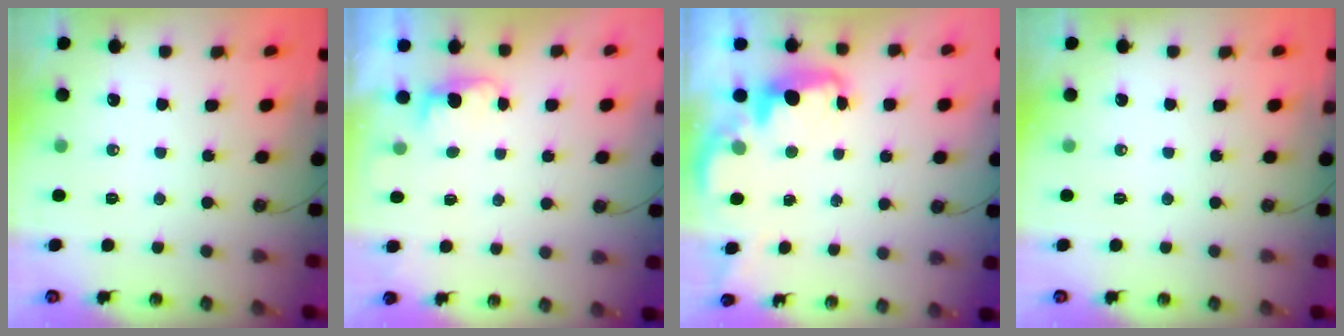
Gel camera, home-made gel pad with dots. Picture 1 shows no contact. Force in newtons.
{"total": 0.7, "press": 0.0, "slide": 0.7}
{"total": 2.1, "press": 2.1, "slide": 0.6}
{"total": 0.0}